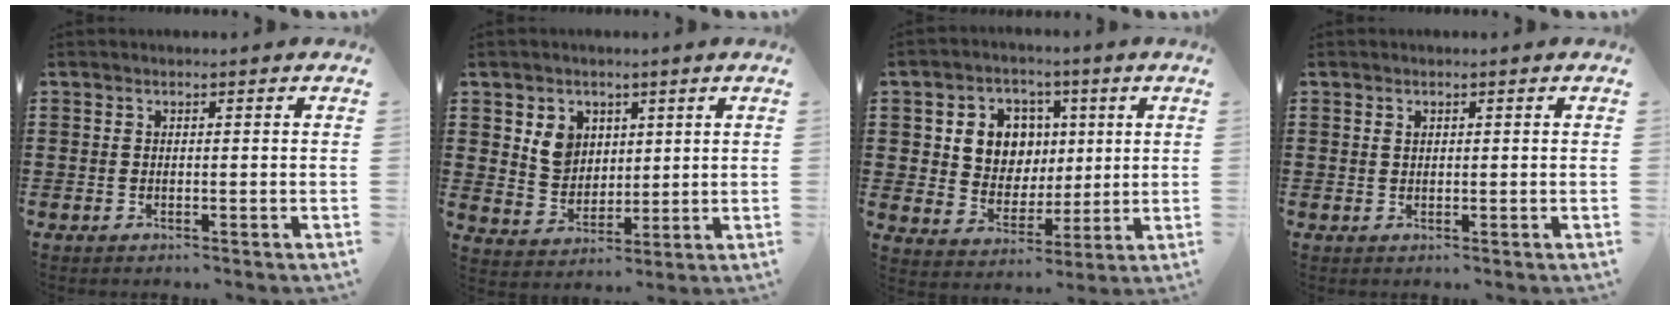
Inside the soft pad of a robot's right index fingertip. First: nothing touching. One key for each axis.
{"total": 5.9, "fx": 2.4, "fy": 5.0, "fz": 1.9, "tx": -0.053, "ty": 0.012, "tz": 0.044}
{"total": 8.0, "fx": 2.0, "fy": 7.1, "fz": 3.0, "tx": -0.080, "ty": 0.013, "tz": 0.036}
{"total": 0.8, "fx": 0.4, "fy": 0.5, "fz": 0.4, "tx": -0.010, "ty": 0.004, "tz": 0.007}